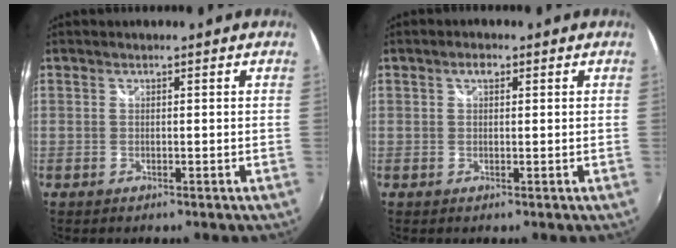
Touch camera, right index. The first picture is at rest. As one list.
[{"total": 1.6, "force": [0.7, 1.0, 1.2], "torque": [-0.019, 0.006, 0.010]}]